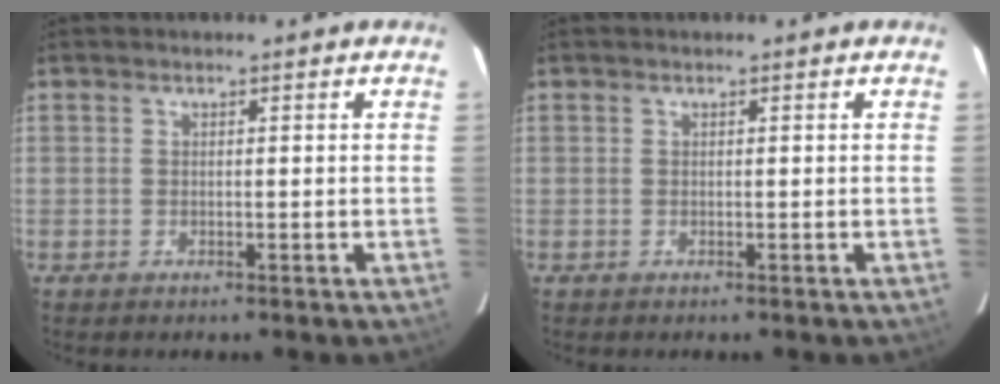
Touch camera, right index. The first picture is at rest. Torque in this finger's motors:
{"motor_torque": [0.00, 0.00, 0.00, 0.00]}